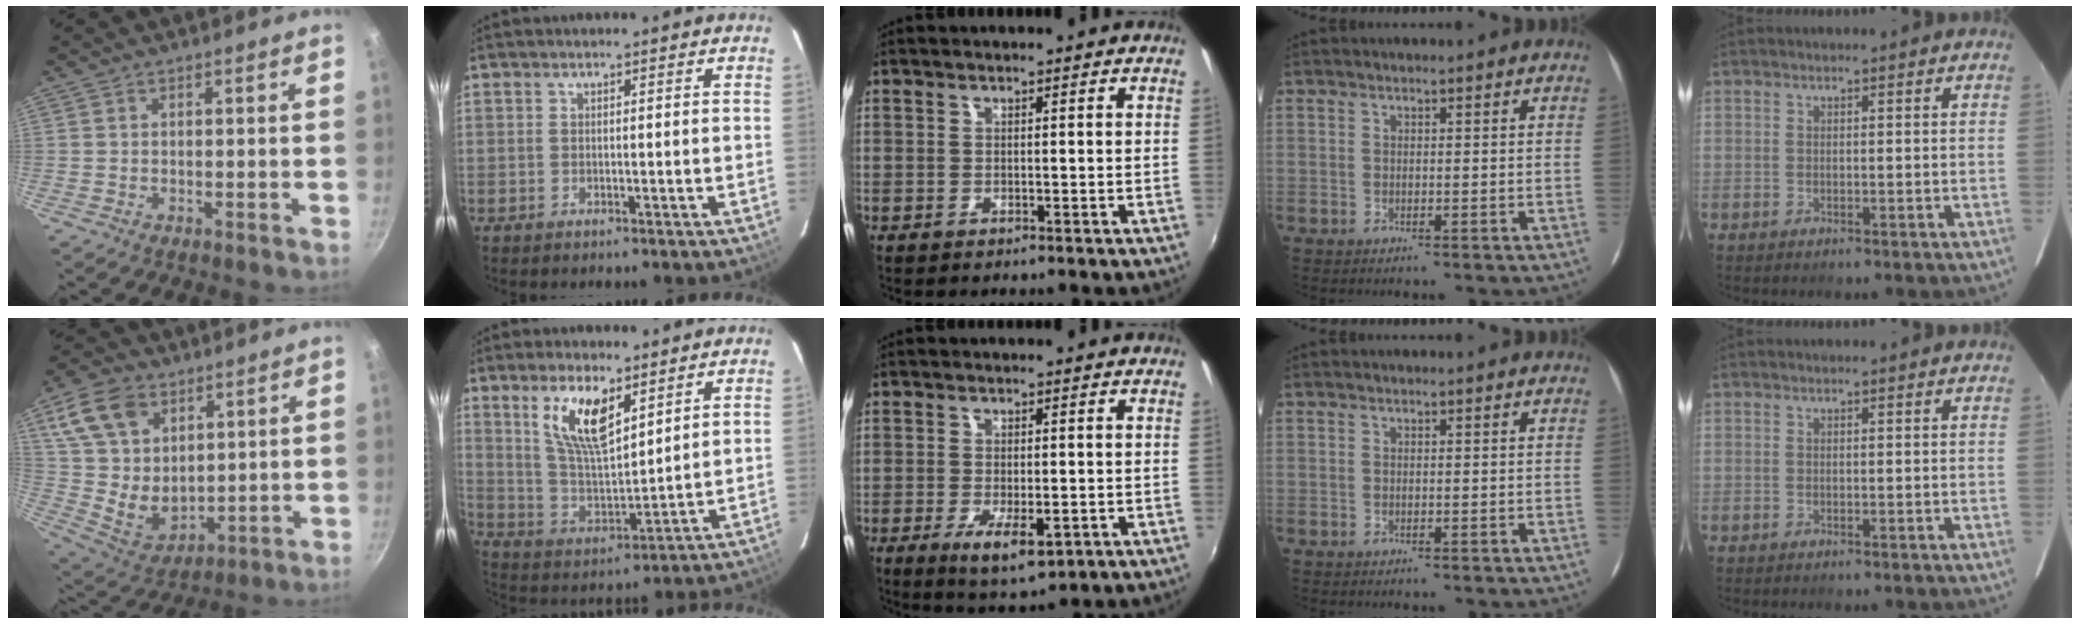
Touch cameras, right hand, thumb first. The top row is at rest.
{"thumb": {"total": 16.4, "force": [7.2, 11.2, 9.6], "torque": [-0.154, -0.029, 0.156]}, "index": {"total": 11.7, "force": [6.3, 4.3, 8.8], "torque": [-0.166, 0.003, 0.132]}, "middle": {"total": 7.0, "force": [-2.8, 2.4, 5.9], "torque": [-0.114, -0.022, -0.042]}}